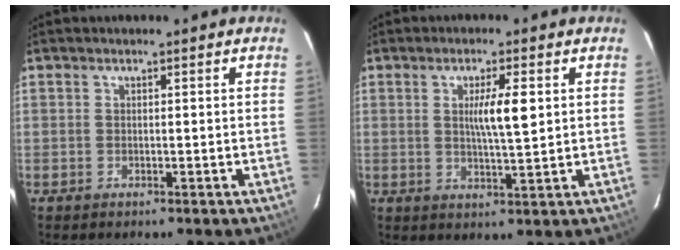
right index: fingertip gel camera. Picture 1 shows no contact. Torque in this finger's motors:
{"motor_torque": [0.37, 0.11, 0.21, 0.10]}